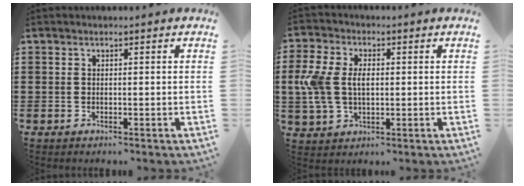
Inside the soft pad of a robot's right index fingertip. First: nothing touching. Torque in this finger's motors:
{"motor_torque": [0.80, -0.23, 0.41, 0.18]}